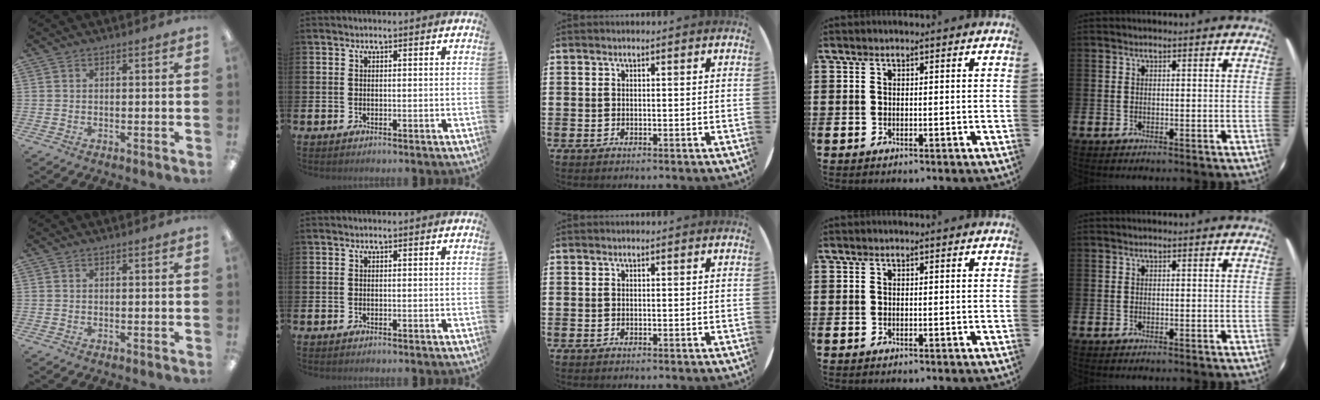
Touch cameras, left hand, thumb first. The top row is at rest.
{}